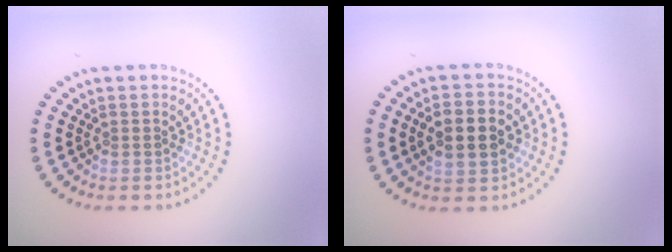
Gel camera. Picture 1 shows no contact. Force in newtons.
{"total": 4.5, "press": 4.5, "slide": 0.2}